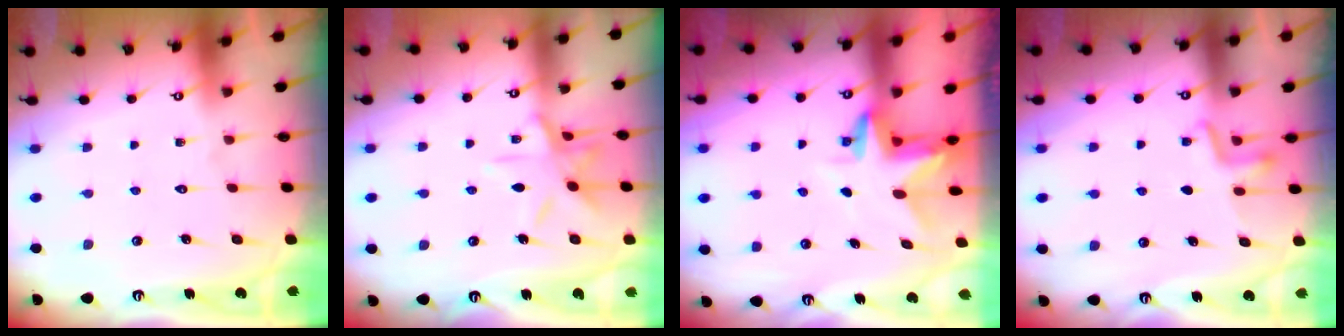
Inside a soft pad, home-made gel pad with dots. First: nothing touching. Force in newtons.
{"total": 9.7, "press": 9.7, "slide": 0.6}
{"total": 3.3, "press": 3.3, "slide": 0.2}
{"total": 3.3, "press": 3.3, "slide": 0.6}